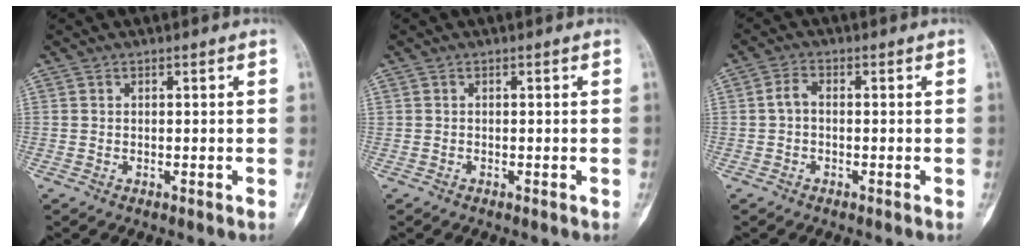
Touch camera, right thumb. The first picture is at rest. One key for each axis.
{"total": 0.0}
{"total": 2.4, "fx": -0.4, "fy": 1.4, "fz": 1.8, "tx": -0.036, "ty": 0.008, "tz": -0.012}